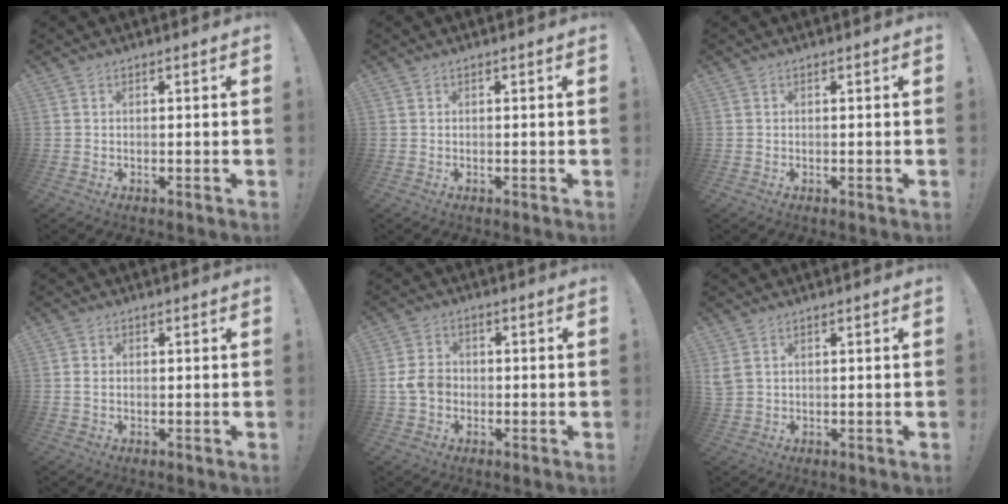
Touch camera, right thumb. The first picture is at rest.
{"total": 0.0}
{"total": 0.0}
{"total": 1.2, "force": [0.1, 0.9, 0.7], "torque": [-0.015, 0.004, 0.002]}
{"total": 7.3, "force": [-1.4, 5.8, 4.1], "torque": [-0.078, 0.013, -0.025]}
{"total": 3.1, "force": [1.6, 1.9, 1.8], "torque": [-0.034, -0.004, 0.033]}